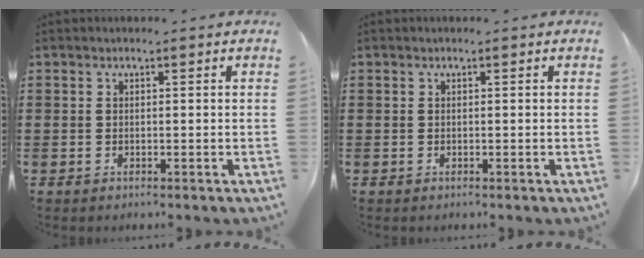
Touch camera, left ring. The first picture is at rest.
{"total": 0.0}